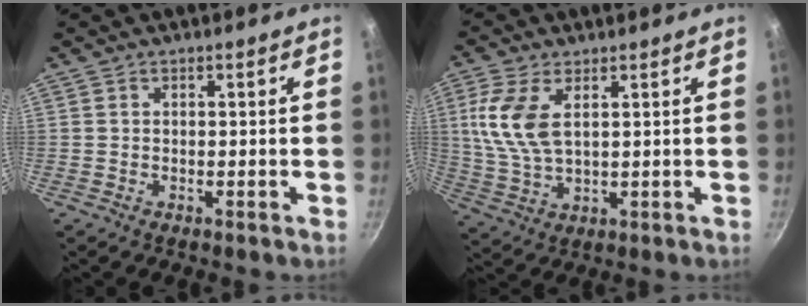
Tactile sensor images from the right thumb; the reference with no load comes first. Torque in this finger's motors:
{"motor_torque": [0.26, 0.14, 1.04, 0.46, 0.37]}